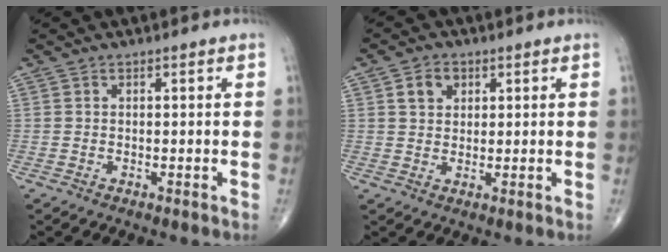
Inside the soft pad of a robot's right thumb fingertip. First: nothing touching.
{"total": 4.2, "force": [1.6, 3.3, 2.1], "torque": [-0.020, -0.002, 0.027]}